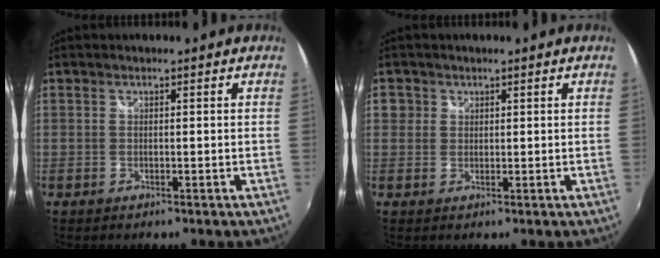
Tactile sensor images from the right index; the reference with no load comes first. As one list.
[{"total": 2.1, "force": [0.2, 2.0, 0.3], "torque": [-0.004, 0.006, 0.000]}]